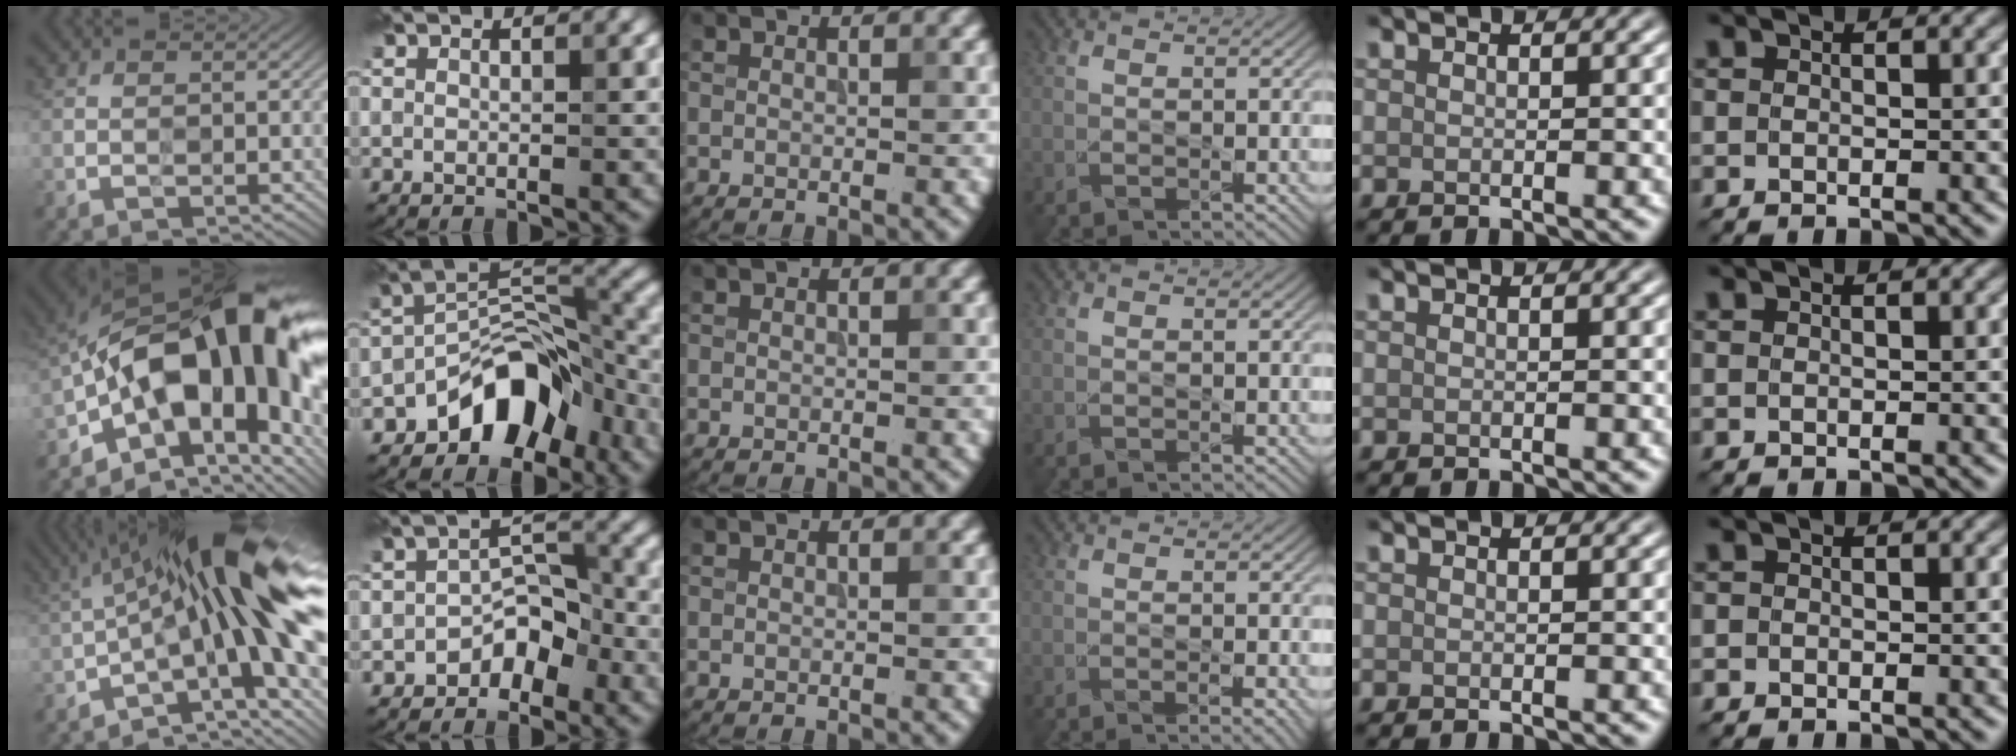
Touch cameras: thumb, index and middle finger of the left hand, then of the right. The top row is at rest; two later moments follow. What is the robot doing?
{"motion": "wipe", "object": "glasses"}